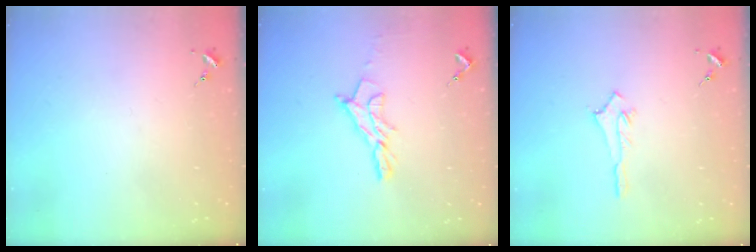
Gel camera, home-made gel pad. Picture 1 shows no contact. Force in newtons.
{"total": 11.1, "press": 11.1, "slide": 0.9}
{"total": 2.8, "press": 2.7, "slide": 0.4}